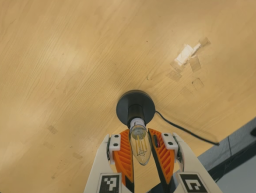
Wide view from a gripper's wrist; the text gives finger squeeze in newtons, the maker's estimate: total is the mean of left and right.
{"total": 12.7, "left": 12.7, "right": 12.7}